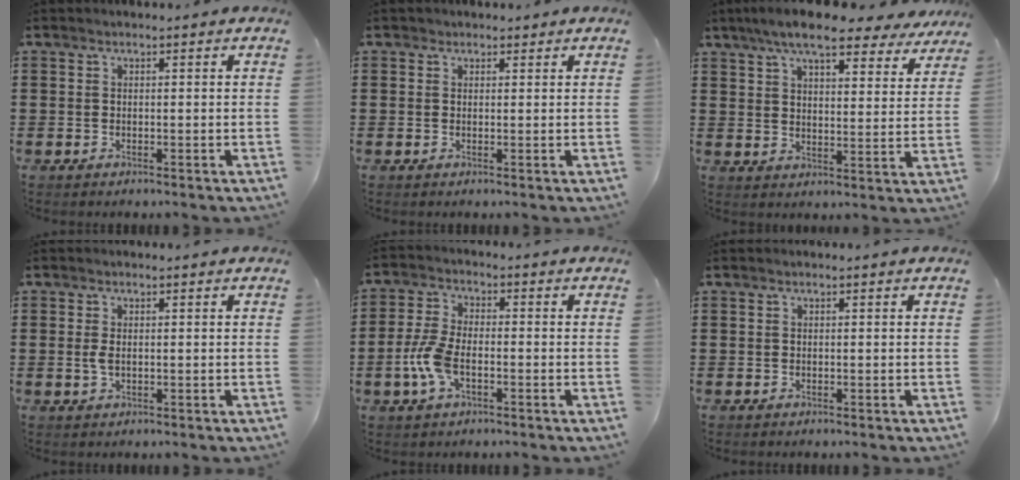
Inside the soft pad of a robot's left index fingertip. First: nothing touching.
{"total": 0.9, "force": [0.7, 0.6, 0.1], "torque": [-0.005, 0.005, 0.014]}
{"total": 8.8, "force": [7.4, 1.3, 4.6], "torque": [-0.104, -0.019, 0.132]}
{"total": 1.8, "force": [0.0, 0.8, 1.7], "torque": [-0.041, -0.002, -0.003]}
{"total": 6.8, "force": [-2.0, 3.1, 5.7], "torque": [-0.136, -0.005, -0.042]}
{"total": 0.0}